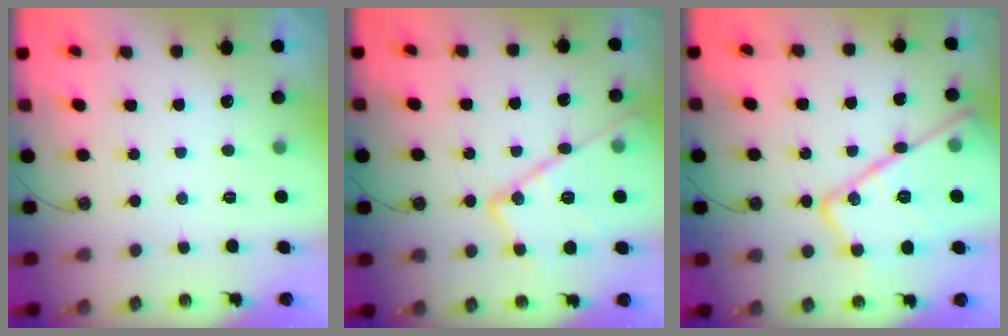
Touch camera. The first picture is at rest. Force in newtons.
{"total": 19.2, "press": 19.1, "slide": 1.3}
{"total": 23.7, "press": 23.6, "slide": 2.3}